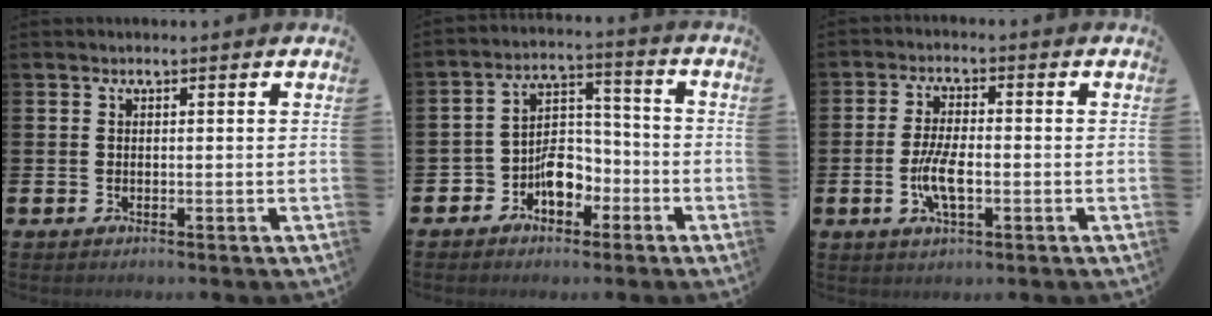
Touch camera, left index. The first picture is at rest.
{"total": 6.2, "force": [-3.0, 4.4, 3.2], "torque": [-0.055, 0.015, -0.058]}
{"total": 5.4, "force": [-1.2, 2.0, 4.9], "torque": [-0.094, 0.000, -0.025]}